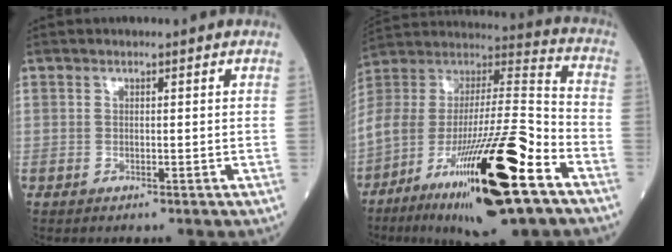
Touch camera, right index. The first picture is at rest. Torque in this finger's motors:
{"motor_torque": [2.14, 0.00, 1.05, 0.21]}